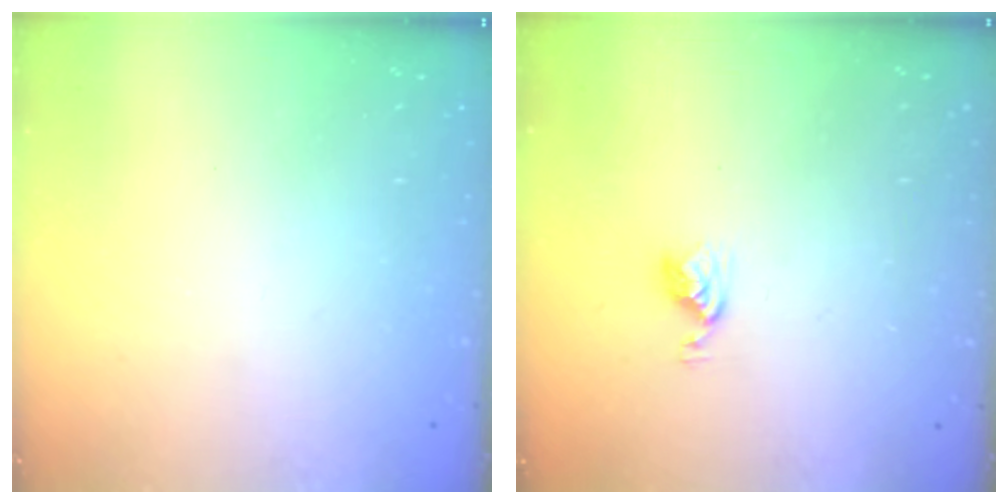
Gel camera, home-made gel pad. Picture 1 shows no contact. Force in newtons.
{"total": 5.2, "press": 5.2, "slide": 0.6}